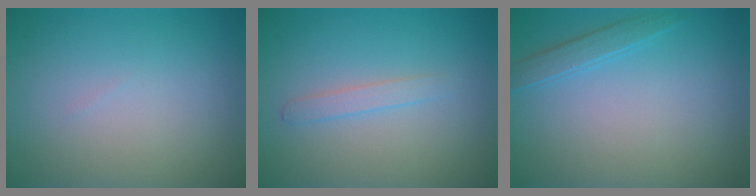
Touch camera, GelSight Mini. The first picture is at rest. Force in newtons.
{"total": 1.2, "press": 1.2, "slide": 0.1}
{"total": 1.6, "press": 1.6, "slide": 0.1}